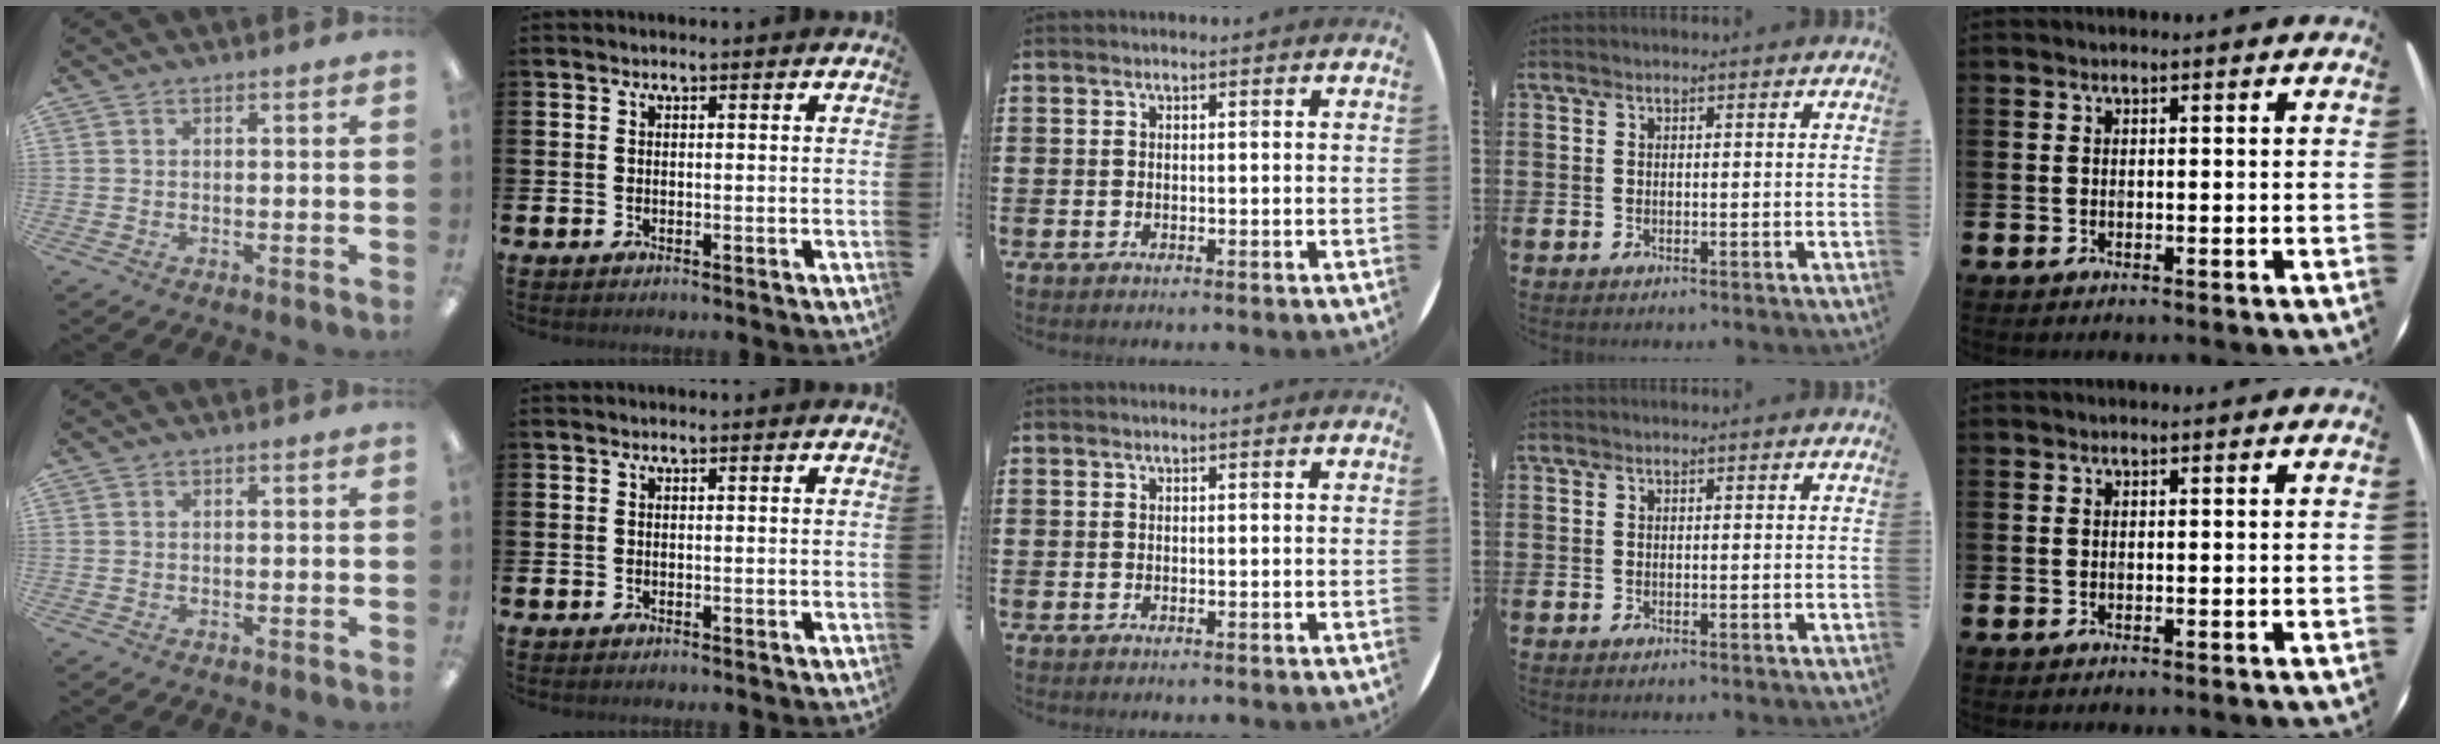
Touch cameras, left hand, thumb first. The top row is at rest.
{}